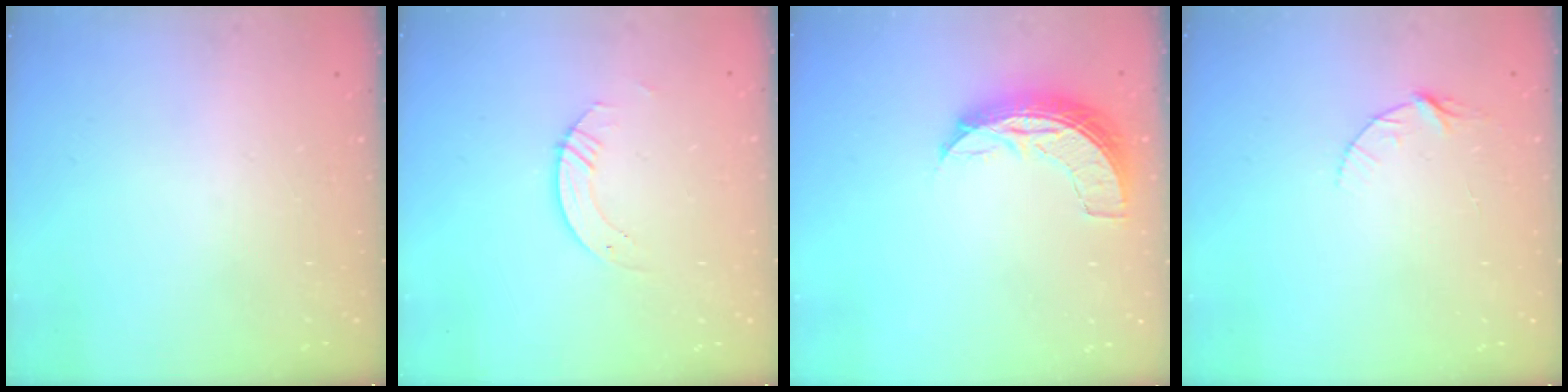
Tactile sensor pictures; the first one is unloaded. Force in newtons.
{"total": 3.6, "press": 3.5, "slide": 0.4}
{"total": 8.1, "press": 8.1, "slide": 0.6}
{"total": 4.3, "press": 4.3, "slide": 0.5}